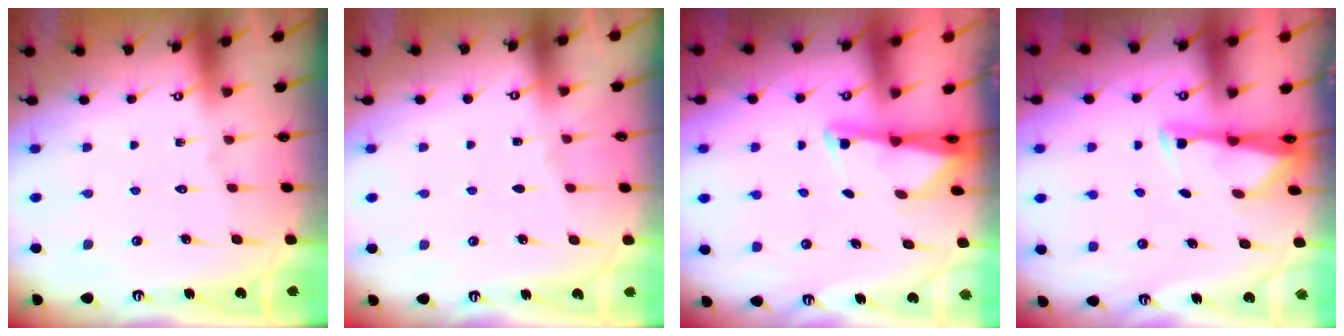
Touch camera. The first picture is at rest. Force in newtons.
{"total": 0.0}
{"total": 2.1, "press": 2.0, "slide": 0.3}
{"total": 3.0, "press": 2.9, "slide": 0.4}